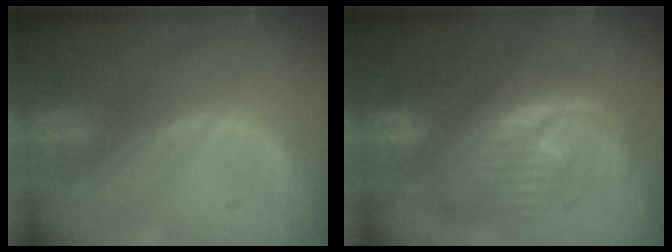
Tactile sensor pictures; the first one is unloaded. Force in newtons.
{"total": 12.4, "press": 12.3, "slide": 1.3}